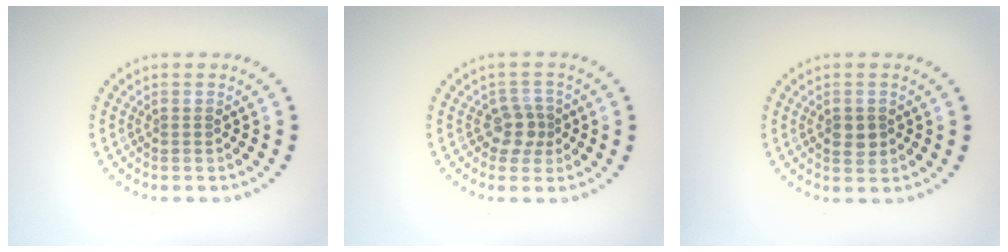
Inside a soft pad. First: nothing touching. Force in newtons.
{"total": 2.2, "press": 1.8, "slide": 1.2}
{"total": 1.8, "press": 1.8, "slide": 0.3}